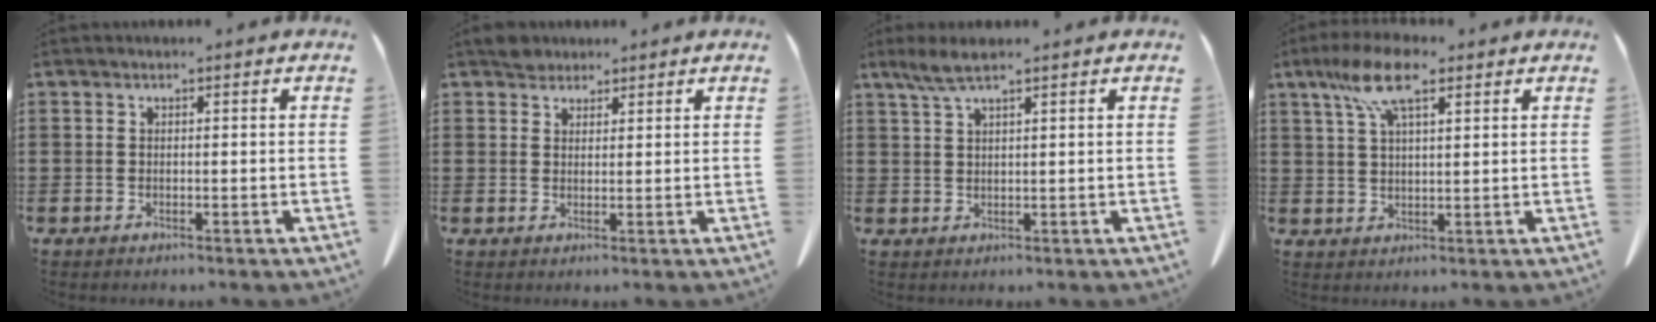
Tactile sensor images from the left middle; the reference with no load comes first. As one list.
[{"total": 2.5, "force": [2.3, 1.1, 0.2], "torque": [-0.001, 0.001, 0.044]}, {"total": 3.6, "force": [2.4, 0.6, 2.6], "torque": [-0.055, 0.002, 0.044]}, {"total": 8.3, "force": [4.8, 2.2, 6.4], "torque": [-0.135, 0.007, 0.085]}]